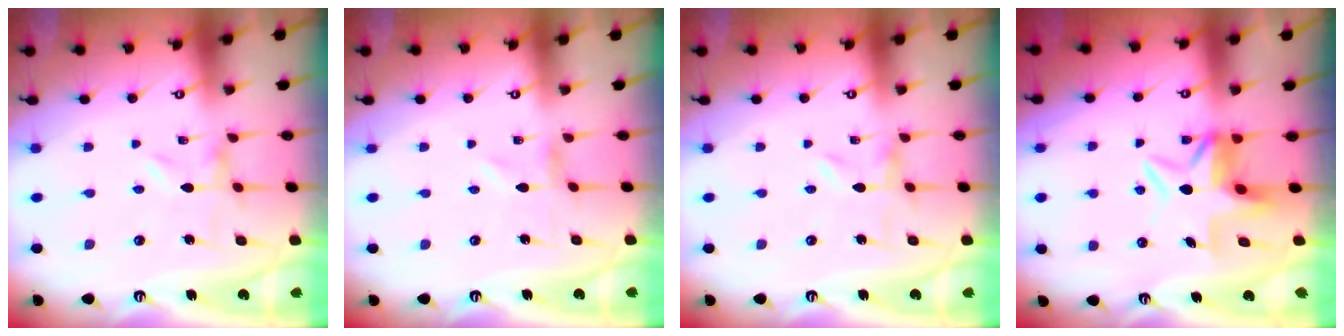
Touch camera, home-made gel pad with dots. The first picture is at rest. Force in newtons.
{"total": 0.0}
{"total": 0.0}
{"total": 6.7, "press": 6.4, "slide": 2.0}